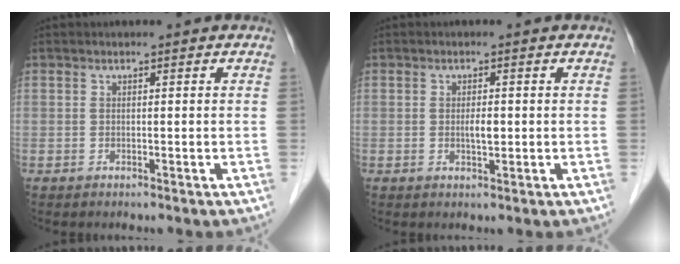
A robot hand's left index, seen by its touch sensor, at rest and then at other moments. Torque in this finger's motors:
{"motor_torque": [0.06, 0.05, 0.05, 0.01]}